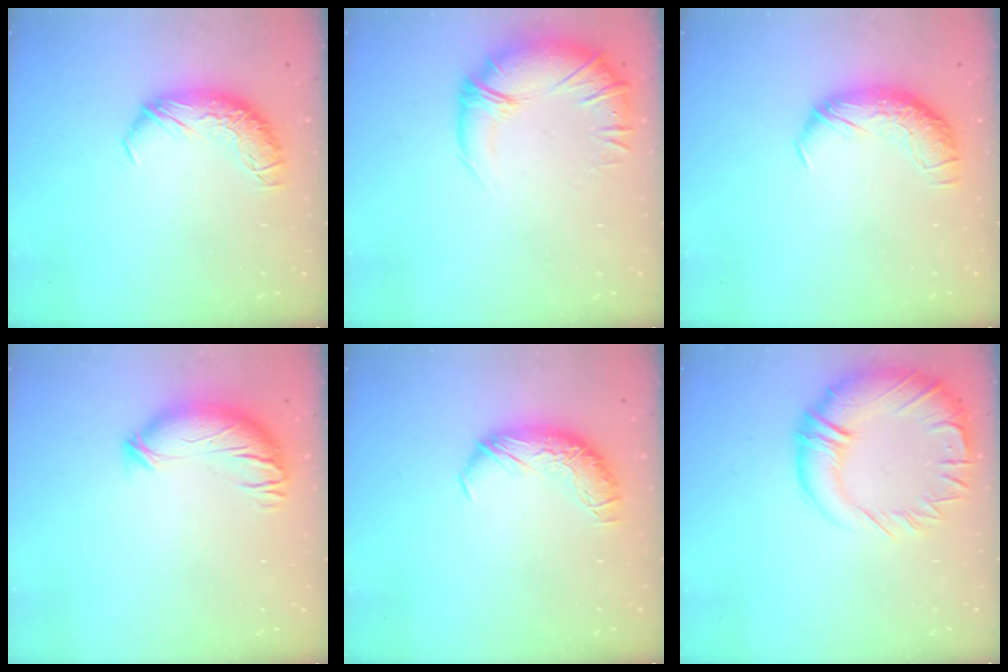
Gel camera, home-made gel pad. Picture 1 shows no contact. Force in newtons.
{"total": 2.7, "press": 0.1, "slide": 2.7}
{"total": 1.8, "press": 0.7, "slide": 1.6}
{"total": 3.8, "press": 2.8, "slide": 2.6}
{"total": 0.0}
{"total": 10.2, "press": 9.1, "slide": 4.7}